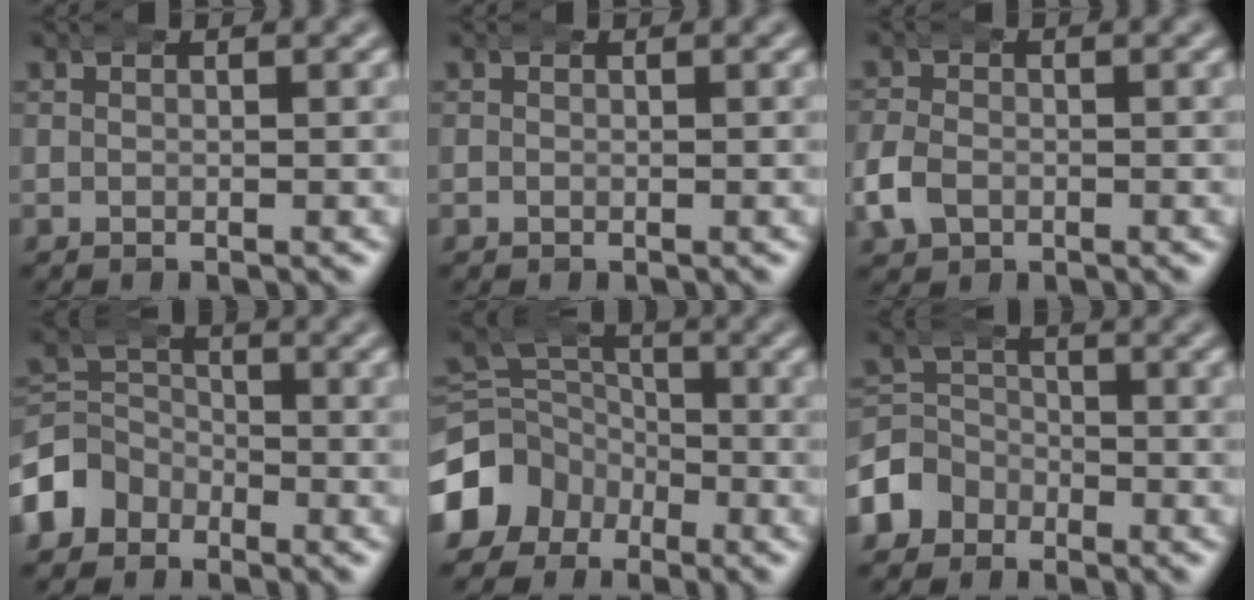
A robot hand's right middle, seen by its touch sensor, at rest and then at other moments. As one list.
[{"total": 0.0}, {"total": 2.6, "force": [-0.9, 2.2, 1.2], "torque": [-0.035, 0.002, -0.019]}, {"total": 5.2, "force": [-2.3, 4.5, 1.2], "torque": [-0.036, -0.016, -0.043]}, {"total": 8.1, "force": [-2.4, 7.2, 2.7], "torque": [-0.060, -0.025, -0.047]}, {"total": 5.1, "force": [-2.5, 4.3, 1.0], "torque": [-0.030, -0.013, -0.045]}]